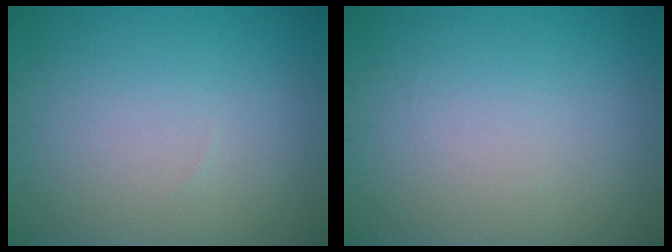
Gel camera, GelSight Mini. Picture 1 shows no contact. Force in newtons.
{"total": 0.0}